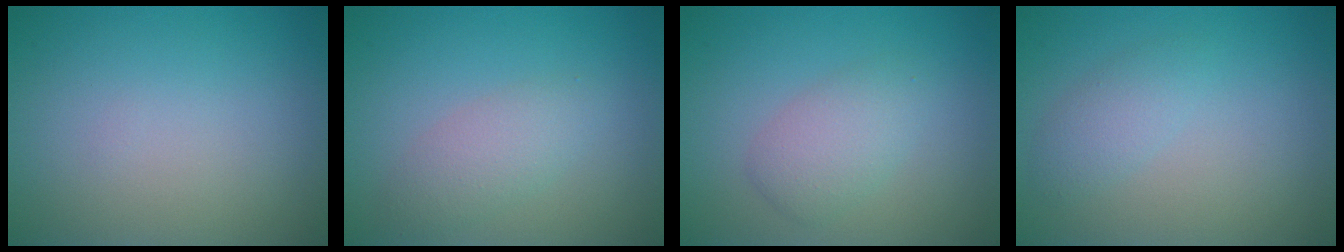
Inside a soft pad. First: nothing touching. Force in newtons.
{"total": 2.4, "press": 2.4, "slide": 0.2}
{"total": 2.7, "press": 2.7, "slide": 0.1}
{"total": 1.7, "press": 1.7, "slide": 0.1}